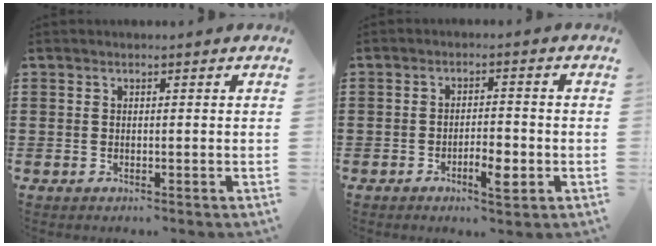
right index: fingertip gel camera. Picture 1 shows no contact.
{"total": 4.2, "force": [-1.9, 1.3, 3.4], "torque": [-0.057, 0.004, -0.034]}